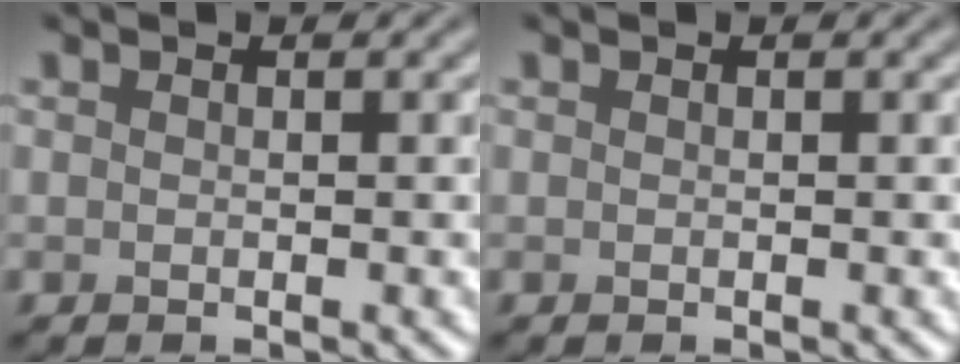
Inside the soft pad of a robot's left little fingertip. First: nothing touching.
{"total": 0.0}